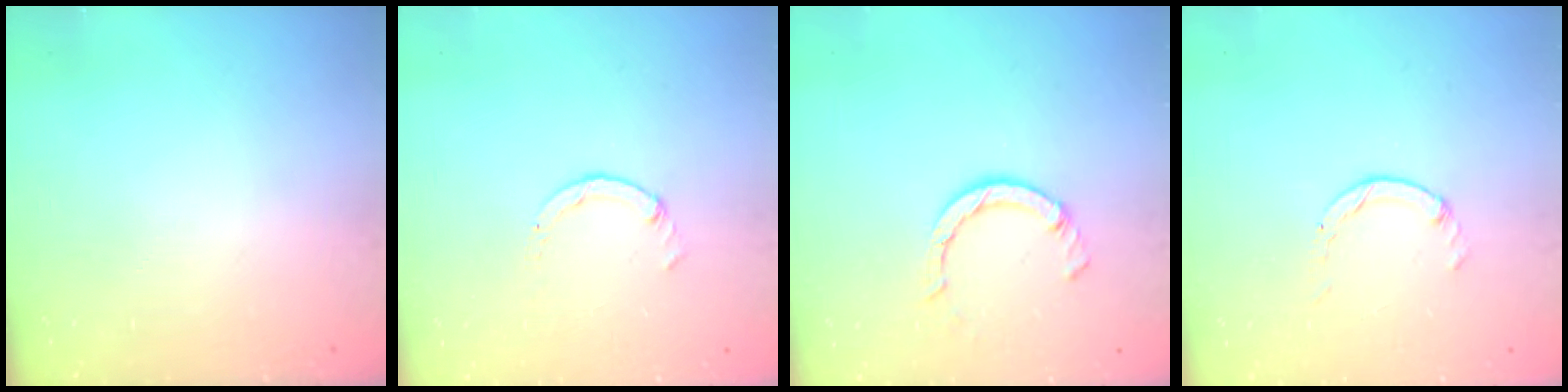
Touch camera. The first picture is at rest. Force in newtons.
{"total": 0.7, "press": 0.7, "slide": 0.2}
{"total": 5.8, "press": 5.8, "slide": 0.8}
{"total": 0.0}